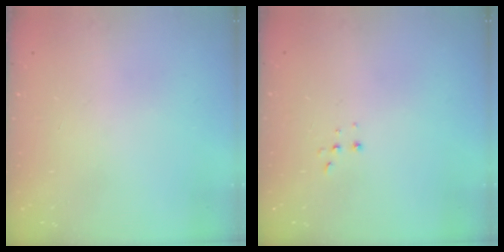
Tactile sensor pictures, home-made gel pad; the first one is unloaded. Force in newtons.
{"total": 2.2, "press": 2.2, "slide": 0.5}